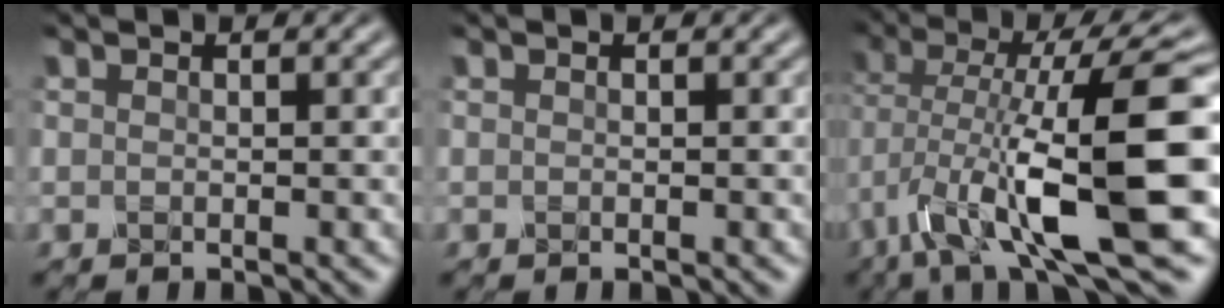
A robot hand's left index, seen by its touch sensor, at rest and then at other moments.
{"total": 0.0}
{"total": 13.1, "force": [-3.4, 3.0, 12.3], "torque": [-0.205, 0.007, -0.065]}